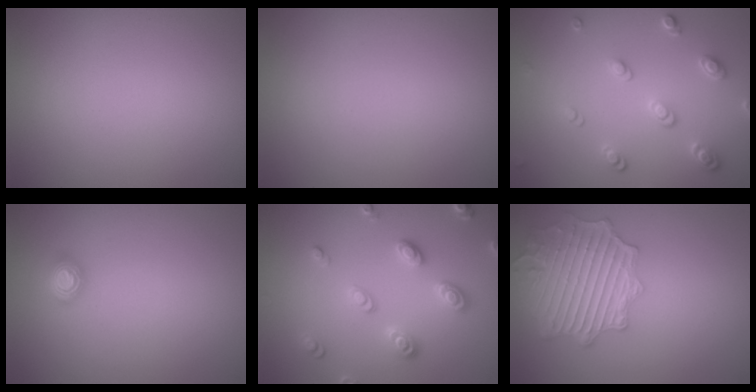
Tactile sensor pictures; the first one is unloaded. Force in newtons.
{"total": 0.0}
{"total": 2.6, "press": 2.5, "slide": 0.8}
{"total": 1.6, "press": 1.2, "slide": 1.0}
{"total": 2.9, "press": 2.8, "slide": 0.4}
{"total": 6.3, "press": 5.2, "slide": 3.6}